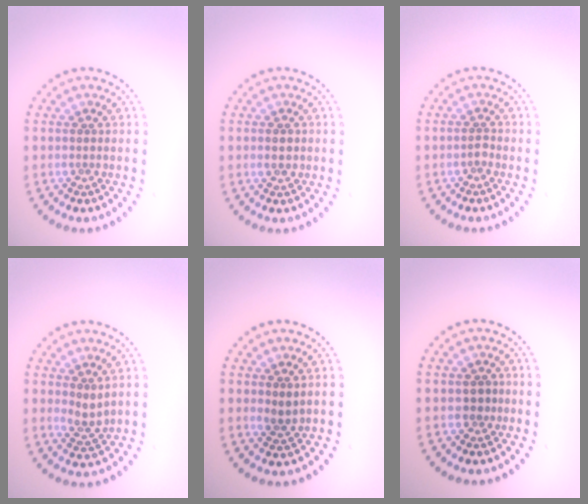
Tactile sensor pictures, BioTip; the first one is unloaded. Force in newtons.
{"total": 1.2, "press": 1.2, "slide": 0.1}
{"total": 0.6, "press": 0.5, "slide": 0.3}
{"total": 1.8, "press": 1.6, "slide": 0.8}
{"total": 1.3, "press": 1.2, "slide": 0.6}
{"total": 1.2, "press": 1.0, "slide": 0.6}